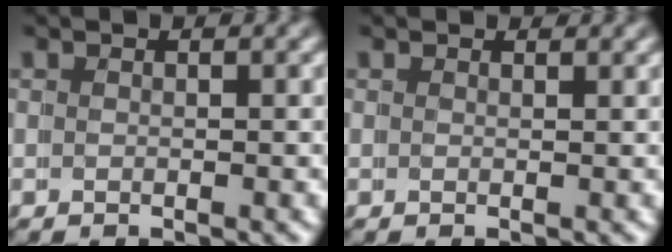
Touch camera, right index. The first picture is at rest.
{"total": 0.5, "force": [0.5, 0.0, 0.2], "torque": [-0.005, -0.005, 0.008]}